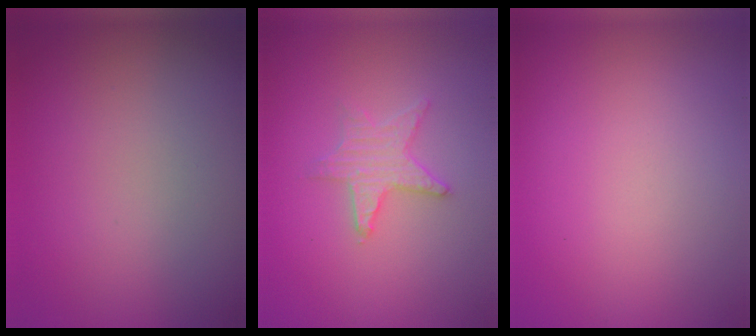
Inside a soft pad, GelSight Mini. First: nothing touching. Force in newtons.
{"total": 2.7, "press": 2.6, "slide": 0.5}
{"total": 0.0}